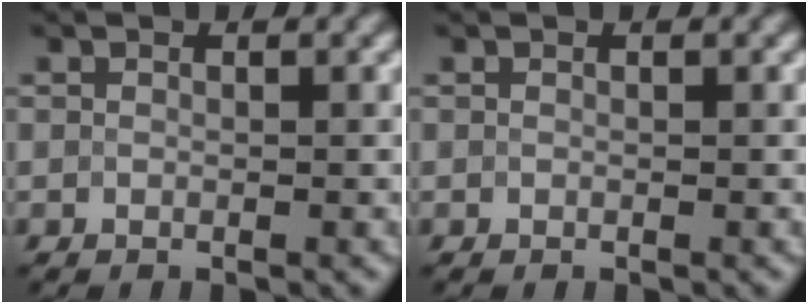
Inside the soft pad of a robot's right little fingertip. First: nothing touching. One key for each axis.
{"total": 0.0}